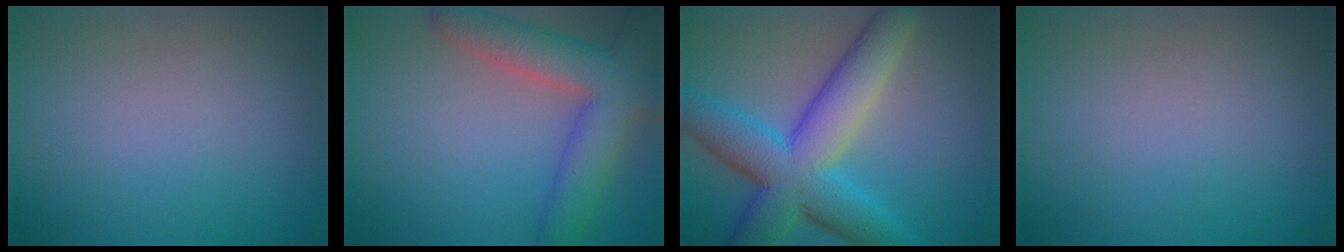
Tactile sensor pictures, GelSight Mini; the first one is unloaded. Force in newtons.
{"total": 7.5, "press": 7.5, "slide": 0.4}
{"total": 10.5, "press": 10.5, "slide": 0.3}
{"total": 0.0}